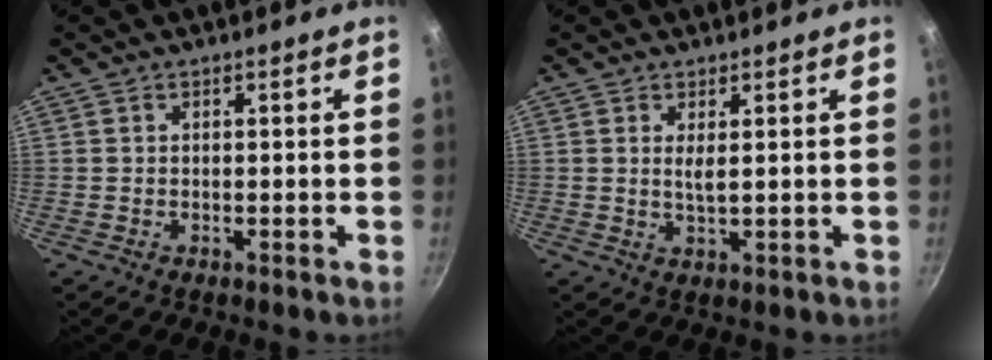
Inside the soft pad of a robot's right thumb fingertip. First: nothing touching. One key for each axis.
{"total": 2.4, "fx": 0.7, "fy": 0.6, "fz": 2.3, "tx": -0.045, "ty": -0.008, "tz": 0.016}